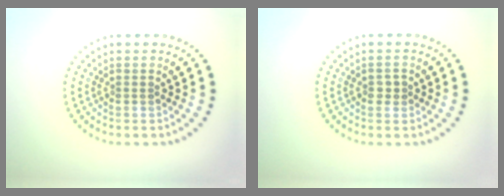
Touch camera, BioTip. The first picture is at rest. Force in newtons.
{"total": 1.0, "press": 1.0, "slide": 0.0}